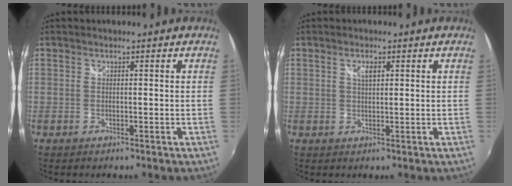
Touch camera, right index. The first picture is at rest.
{"total": 2.1, "force": [0.9, 0.9, 1.7], "torque": [-0.029, 0.002, 0.015]}